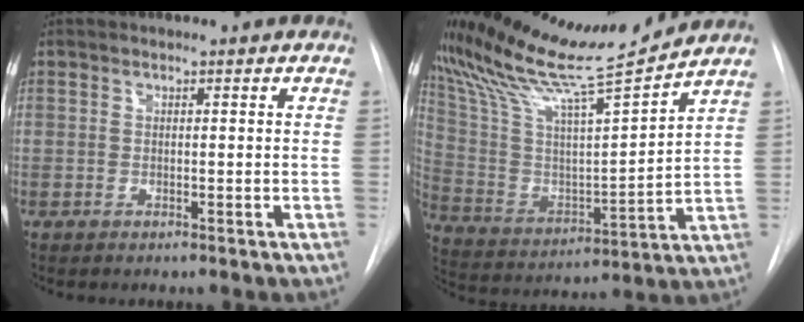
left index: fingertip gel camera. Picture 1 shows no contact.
{"total": 18.7, "force": [17.2, -0.9, 7.1], "torque": [-0.152, -0.035, 0.299]}